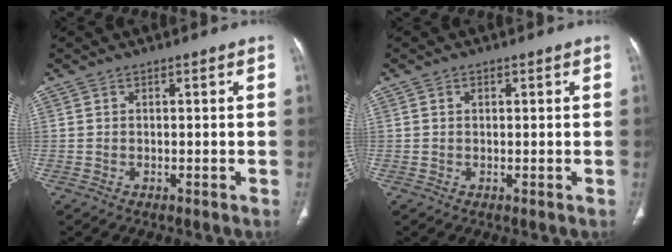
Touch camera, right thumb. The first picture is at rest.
{"total": 1.0, "force": [0.3, 0.7, 0.6], "torque": [-0.010, 0.000, 0.005]}